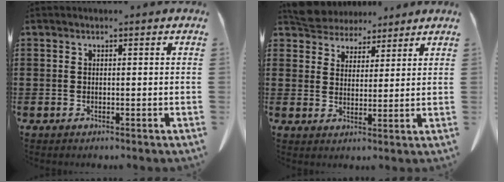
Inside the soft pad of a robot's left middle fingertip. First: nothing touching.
{"total": 5.2, "force": [5.0, 1.7, 0.1], "torque": [-0.026, -0.018, 0.094]}